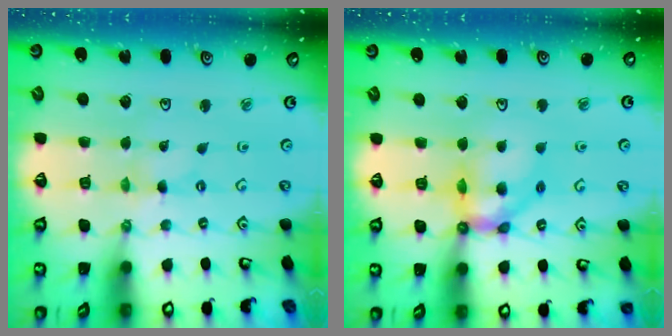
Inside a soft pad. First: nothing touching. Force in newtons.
{"total": 12.4, "press": 12.3, "slide": 1.5}